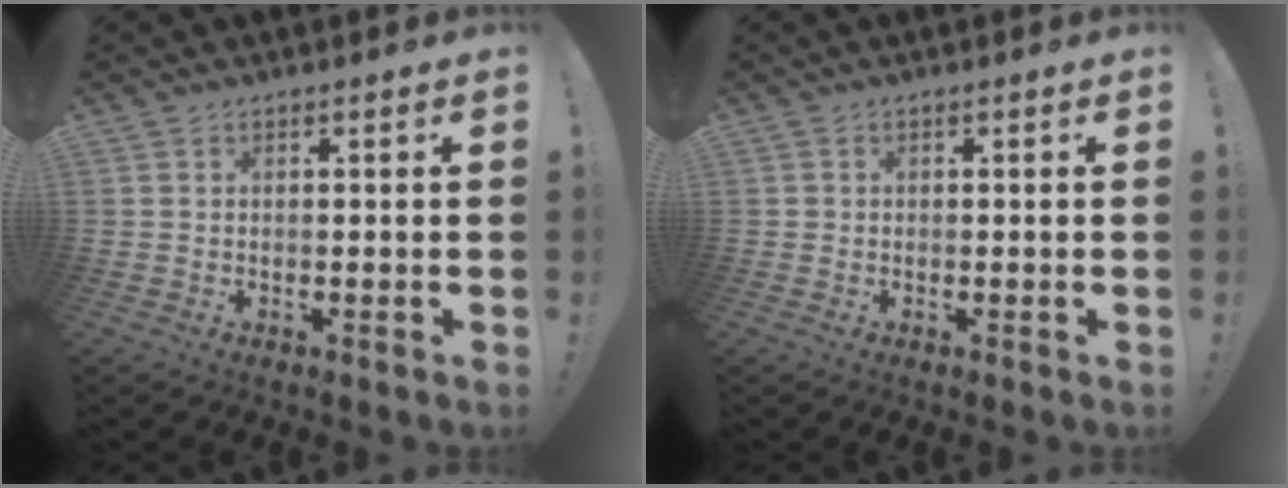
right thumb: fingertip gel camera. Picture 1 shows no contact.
{"total": 0.6, "force": [0.0, 0.6, 0.1], "torque": [-0.007, 0.004, 0.002]}